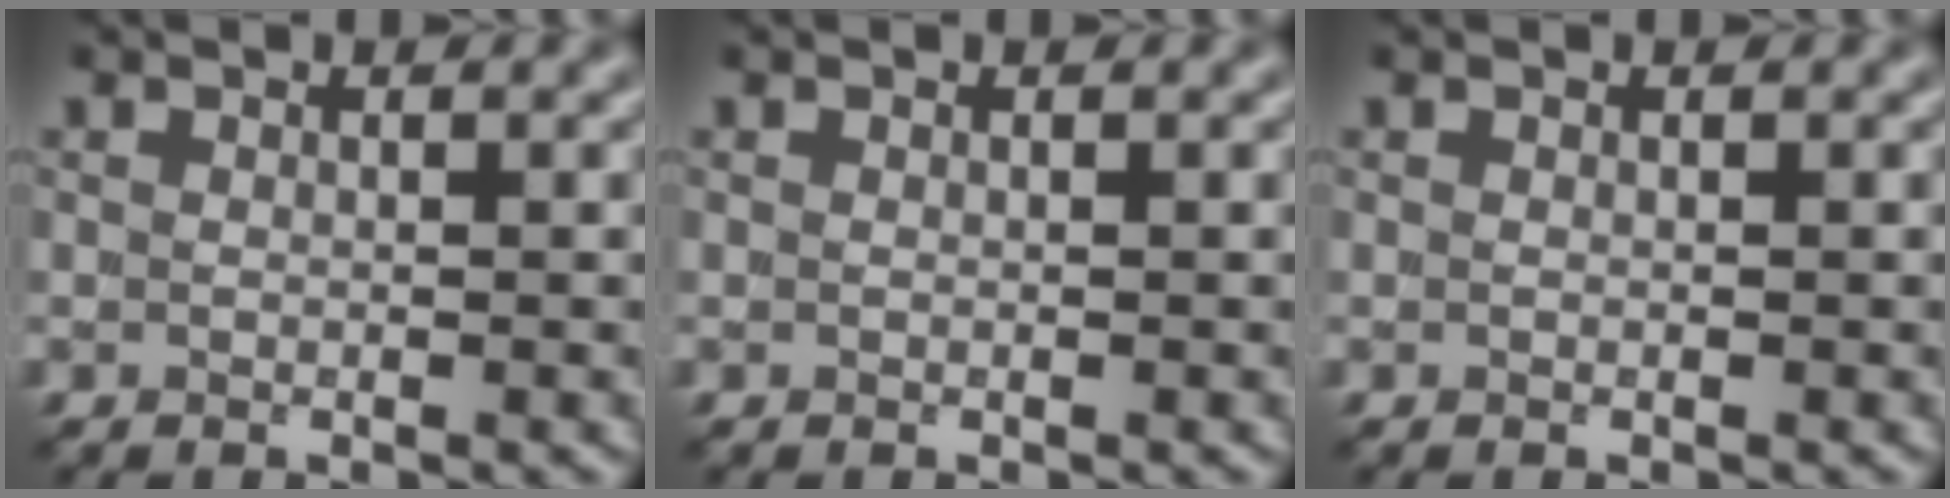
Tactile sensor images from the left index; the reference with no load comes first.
{"total": 0.0}
{"total": 0.0}